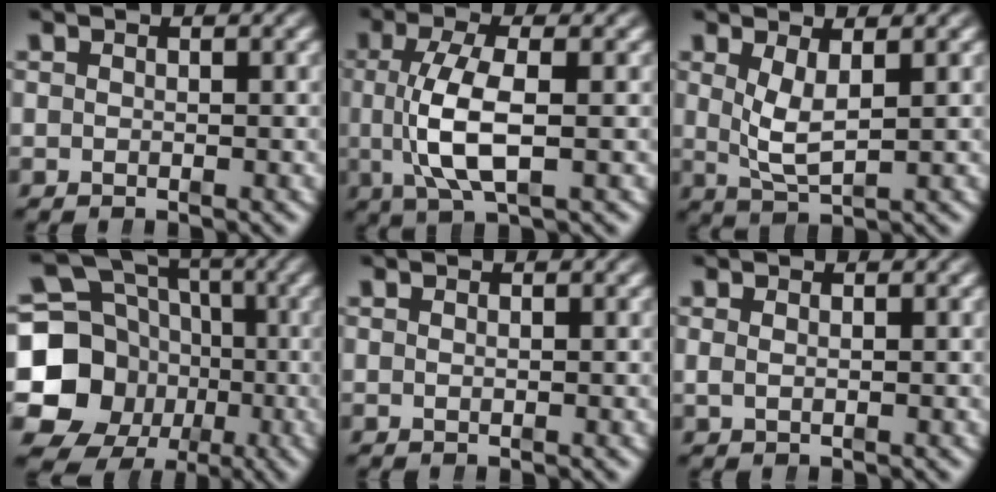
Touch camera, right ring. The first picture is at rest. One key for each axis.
{"total": 5.3, "fx": -0.4, "fy": 1.6, "fz": 5.0, "tx": -0.106, "ty": -0.008, "tz": 0.003}
{"total": 3.9, "fx": 0.5, "fy": 2.0, "fz": 3.4, "tx": -0.071, "ty": -0.017, "tz": 0.022}
{"total": 18.3, "fx": -2.0, "fy": 16.6, "fz": 7.5, "tx": -0.187, "ty": -0.075, "tz": -0.030}
{"total": 0.0}
{"total": 0.7, "fx": 0.3, "fy": 0.0, "fz": 0.6, "tx": -0.013, "ty": -0.007, "tz": 0.013}